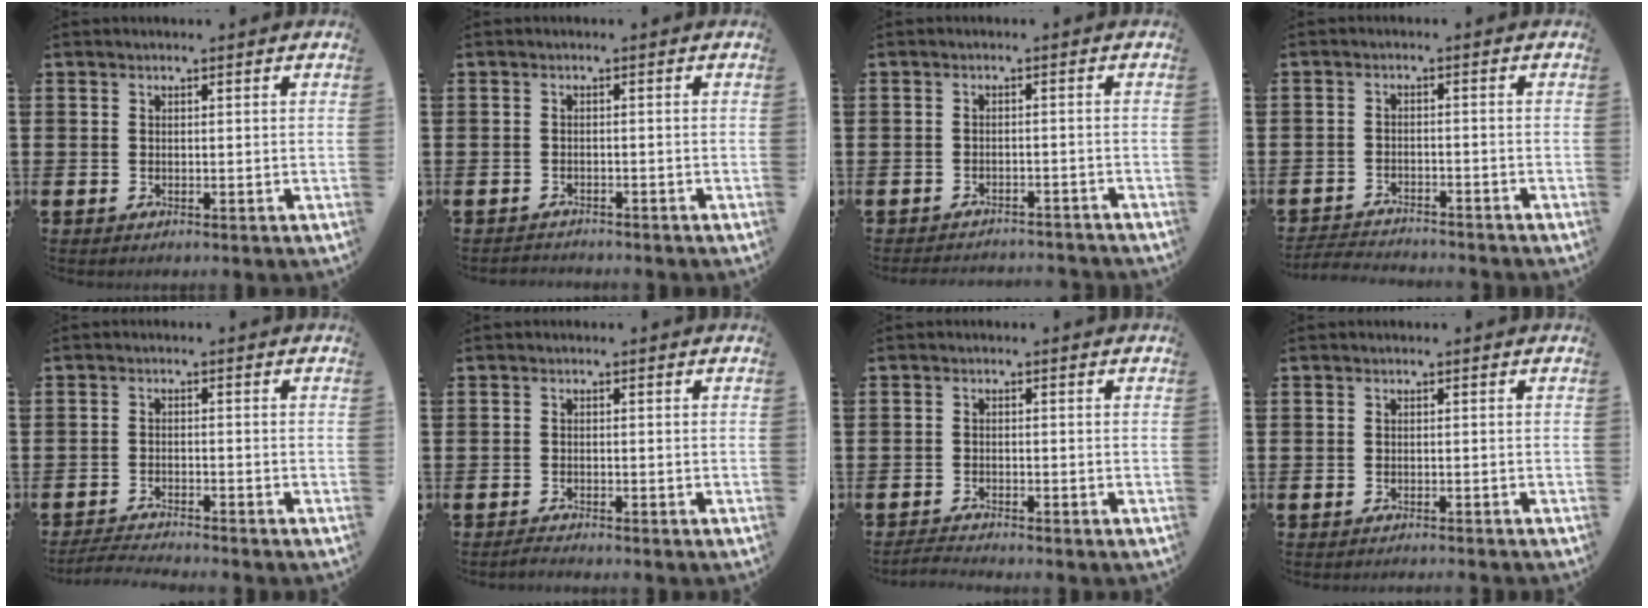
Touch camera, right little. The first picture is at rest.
{"total": 1.0, "force": [-1.0, 0.0, -0.1], "torque": [-0.001, 0.002, -0.021]}
{"total": 1.8, "force": [-1.8, -0.1, -0.1], "torque": [-0.002, 0.004, -0.038]}
{"total": 2.6, "force": [-2.6, 0.0, -0.1], "torque": [-0.003, 0.003, -0.057]}
{"total": 2.4, "force": [-2.4, -0.2, 0.3], "torque": [-0.005, 0.003, -0.049]}
{"total": 1.0, "force": [-1.0, -0.1, 0.2], "torque": [-0.006, -0.001, -0.020]}
{"total": 1.4, "force": [-1.4, -0.1, 0.3], "torque": [-0.007, 0.003, -0.028]}
{"total": 0.7, "force": [-0.7, -0.2, 0.0], "torque": [0.001, -0.001, -0.014]}